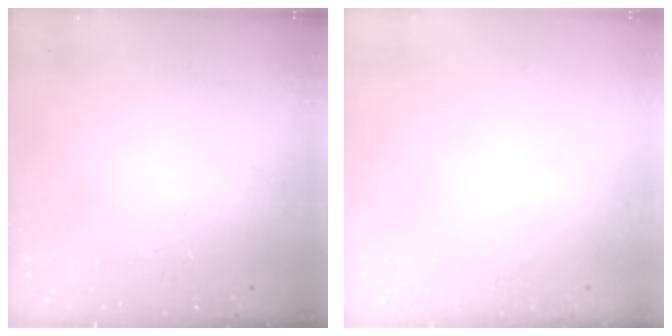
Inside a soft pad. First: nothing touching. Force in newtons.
{"total": 2.7, "press": 2.6, "slide": 0.8}